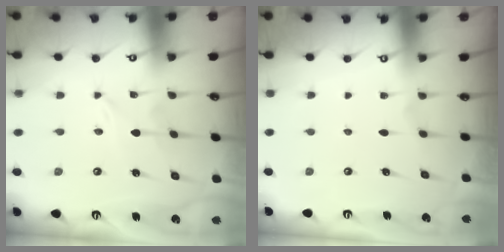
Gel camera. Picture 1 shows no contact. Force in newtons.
{"total": 0.0}